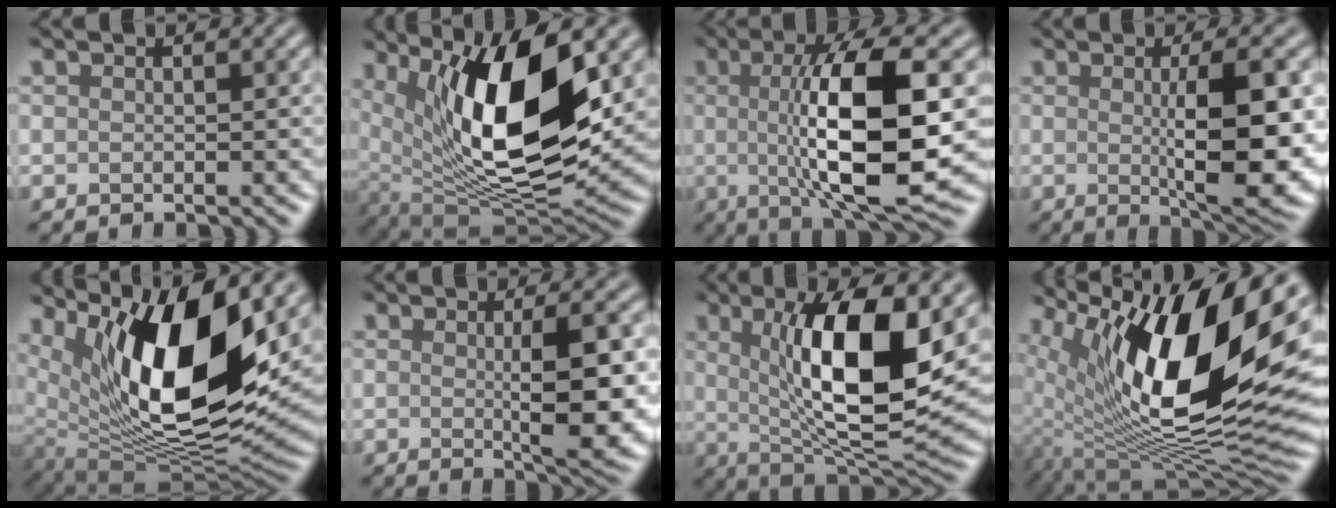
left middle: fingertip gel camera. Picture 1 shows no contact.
{"total": 12.6, "force": [3.7, 4.6, 11.1], "torque": [-0.179, -0.019, 0.072]}
{"total": 12.2, "force": [0.1, 3.2, 11.8], "torque": [-0.177, -0.004, 0.002]}
{"total": 9.2, "force": [-0.2, 2.2, 9.0], "torque": [-0.124, -0.008, 0.003]}
{"total": 14.0, "force": [5.4, 4.9, 12.0], "torque": [-0.200, -0.012, 0.099]}
{"total": 7.3, "force": [0.0, 1.6, 7.2], "torque": [-0.101, -0.005, 0.006]}
{"total": 12.1, "force": [2.2, 3.7, 11.3], "torque": [-0.177, -0.009, 0.043]}
{"total": 17.0, "force": [5.2, 6.4, 14.8], "torque": [-0.249, -0.004, 0.094]}